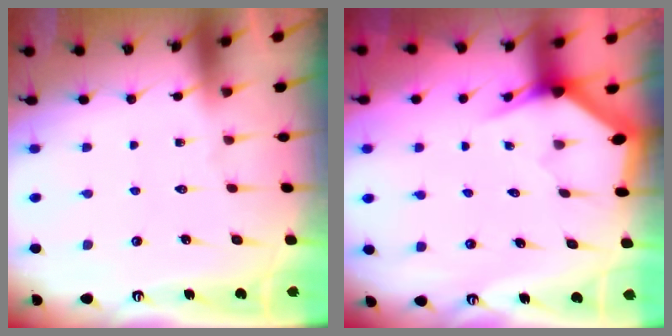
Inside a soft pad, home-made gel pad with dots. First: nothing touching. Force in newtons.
{"total": 3.0, "press": 3.0, "slide": 0.0}